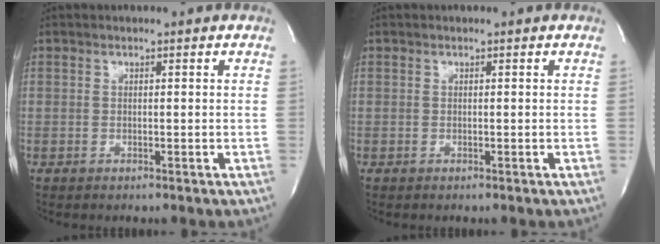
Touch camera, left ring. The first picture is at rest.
{"total": 0.0}